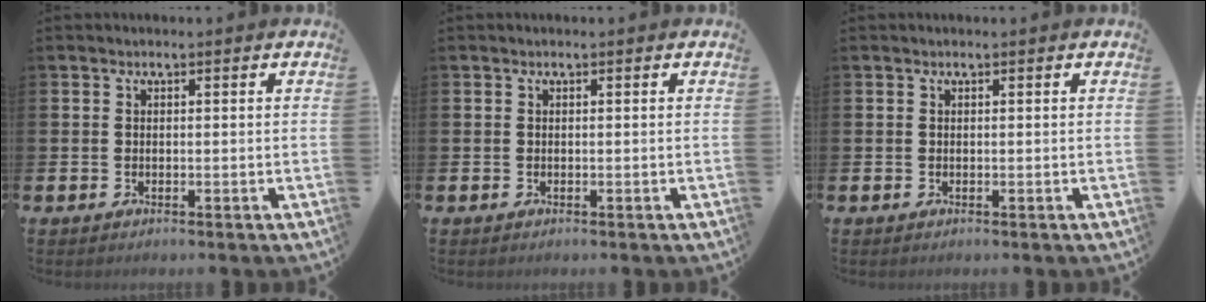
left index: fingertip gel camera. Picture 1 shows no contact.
{"total": 0.0}
{"total": 0.0}